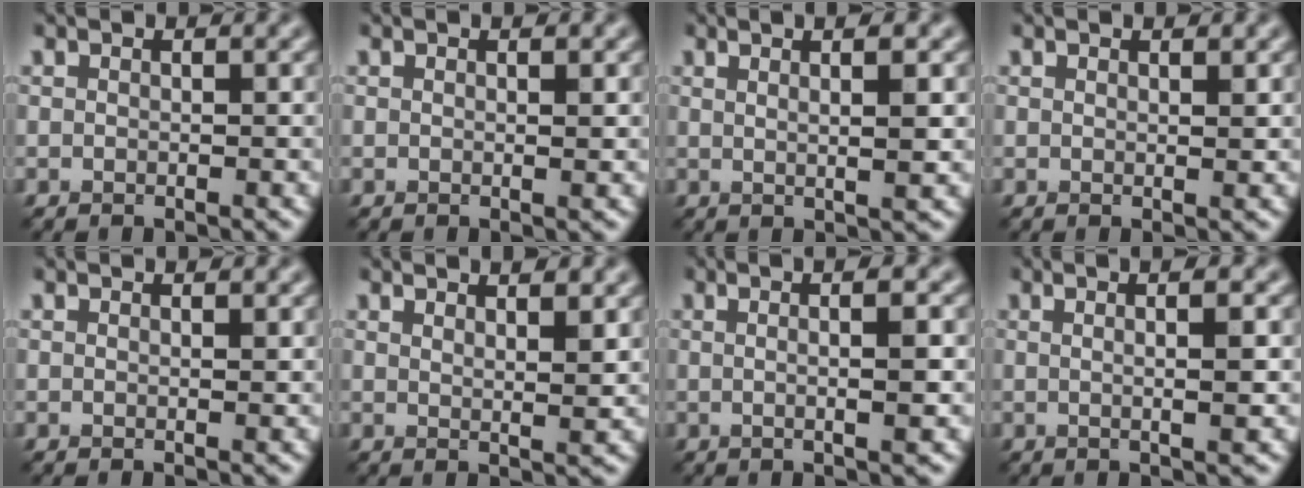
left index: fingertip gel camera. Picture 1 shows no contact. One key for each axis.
{"total": 1.0, "fx": 0.3, "fy": 0.2, "fz": 1.0, "tx": -0.013, "ty": 0.001, "tz": 0.003}
{"total": 4.7, "fx": 1.5, "fy": 1.4, "fz": 4.2, "tx": -0.040, "ty": 0.006, "tz": 0.004}
{"total": 1.2, "fx": 0.7, "fy": 0.3, "fz": 0.9, "tx": -0.009, "ty": 0.003, "tz": 0.010}
{"total": 0.8, "fx": 0.4, "fy": 0.2, "fz": 0.6, "tx": -0.005, "ty": 0.003, "tz": 0.006}
{"total": 3.5, "fx": 2.1, "fy": 1.0, "fz": 2.6, "tx": -0.019, "ty": 0.002, "tz": 0.019}
{"total": 5.7, "fx": 1.0, "fy": 1.9, "fz": 5.3, "tx": -0.051, "ty": 0.015, "tz": -0.009}
{"total": 5.4, "fx": 1.0, "fy": 1.8, "fz": 5.0, "tx": -0.045, "ty": 0.015, "tz": -0.008}